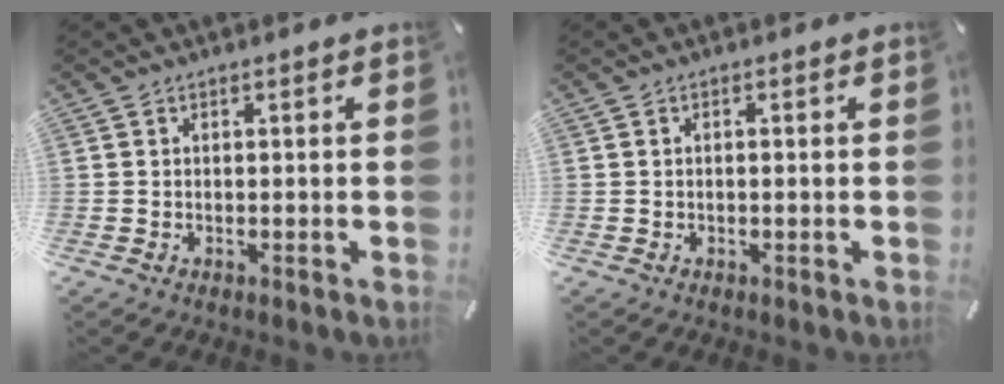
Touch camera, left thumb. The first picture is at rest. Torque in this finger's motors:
{"motor_torque": [0.21, -0.61, 0.01, 0.07, -0.03]}